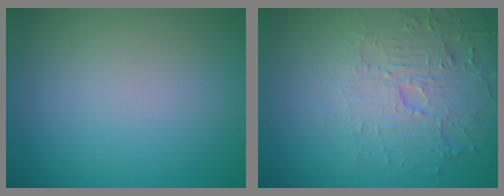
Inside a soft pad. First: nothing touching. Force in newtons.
{"total": 5.0, "press": 3.9, "slide": 3.2}